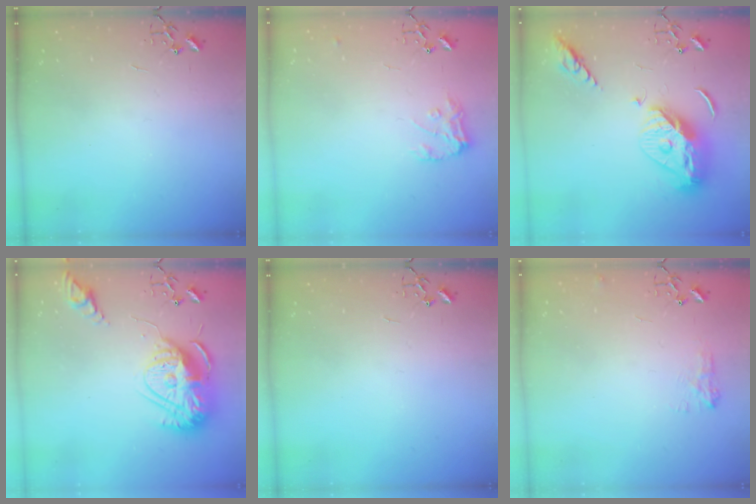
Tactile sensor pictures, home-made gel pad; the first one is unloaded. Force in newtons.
{"total": 9.8, "press": 9.8, "slide": 0.6}
{"total": 15.9, "press": 15.8, "slide": 1.5}
{"total": 17.0, "press": 16.9, "slide": 1.5}
{"total": 0.0}
{"total": 7.4, "press": 7.4, "slide": 0.5}